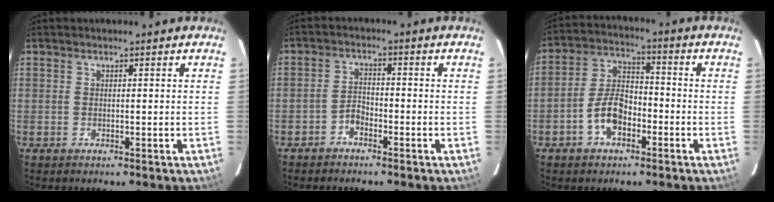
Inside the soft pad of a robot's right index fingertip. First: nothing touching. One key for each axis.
{"total": 2.6, "fx": -2.1, "fy": 1.3, "fz": 0.9, "tx": -0.023, "ty": 0.009, "tz": -0.038}
{"total": 8.2, "fx": -3.8, "fy": 4.6, "fz": 5.6, "tx": -0.112, "ty": 0.018, "tz": -0.064}